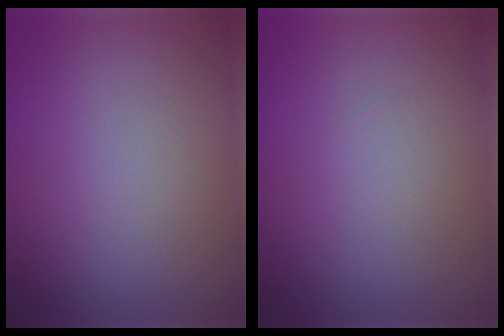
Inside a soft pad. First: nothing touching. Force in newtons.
{"total": 0.0}